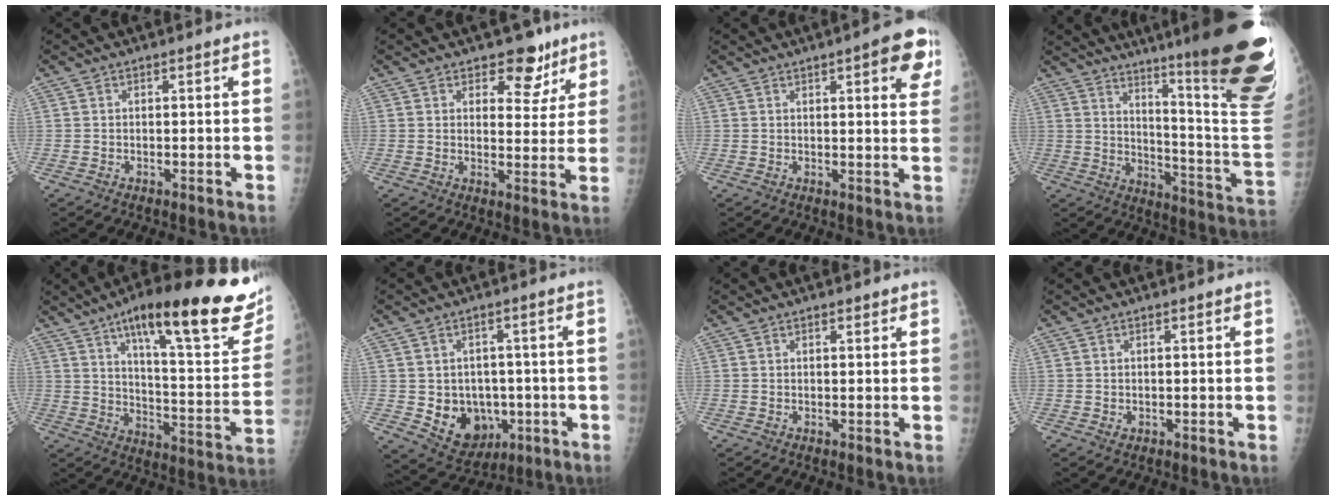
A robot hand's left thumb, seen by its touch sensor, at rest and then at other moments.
{"total": 7.3, "force": [5.0, 4.4, 3.0], "torque": [0.000, -0.025, 0.068]}
{"total": 8.2, "force": [3.9, 2.2, 6.8], "torque": [-0.061, -0.011, 0.042]}
{"total": 30.7, "force": [18.5, 3.5, 24.2], "torque": [-0.239, -0.103, 0.258]}
{"total": 29.1, "force": [16.8, 7.2, 22.6], "torque": [-0.288, -0.043, 0.245]}
{"total": 10.5, "force": [-1.9, 8.5, 5.7], "torque": [-0.054, 0.007, -0.008]}
{"total": 1.0, "force": [0.7, 0.4, 0.6], "torque": [-0.008, -0.002, 0.009]}
{"total": 0.8, "force": [0.0, 0.6, 0.5], "torque": [-0.006, -0.001, 0.004]}